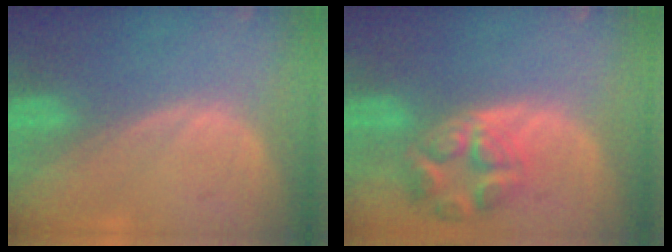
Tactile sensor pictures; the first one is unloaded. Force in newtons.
{"total": 7.8, "press": 7.0, "slide": 3.5}